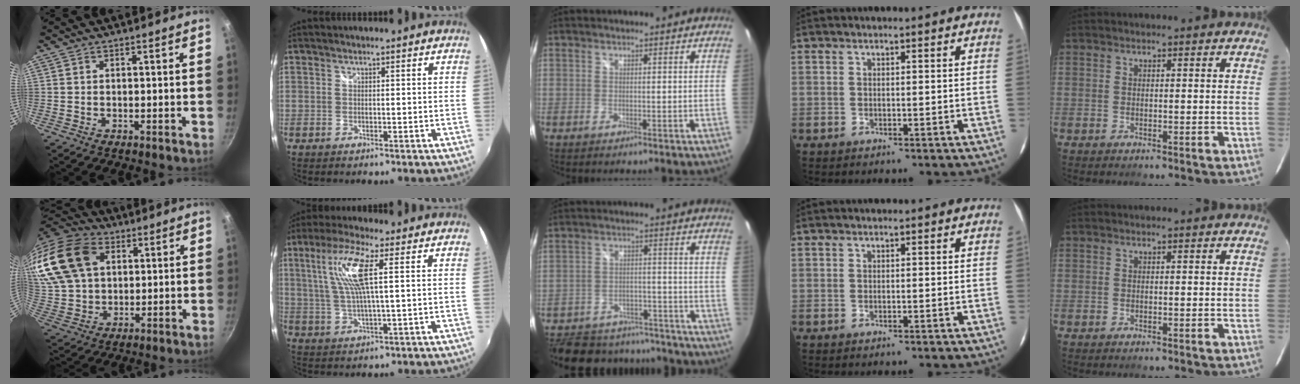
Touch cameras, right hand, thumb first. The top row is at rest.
{"thumb": {"total": 23.0, "force": [7.6, 16.5, 14.1], "torque": [-0.294, 0.015, 0.142]}, "index": {"total": 10.5, "force": [3.1, 1.4, 9.9], "torque": [-0.197, 0.009, 0.064]}, "middle": {"total": 24.2, "force": [-20.0, 10.4, 9.0], "torque": [-0.208, 0.021, -0.254]}}